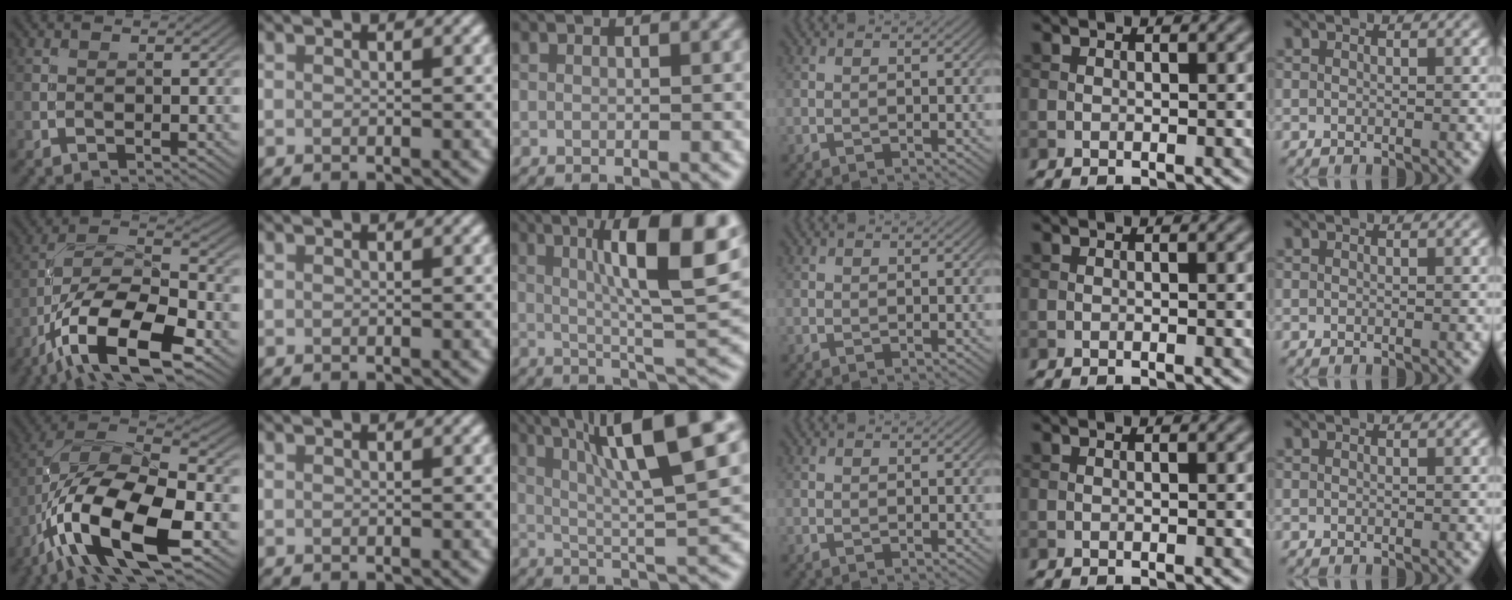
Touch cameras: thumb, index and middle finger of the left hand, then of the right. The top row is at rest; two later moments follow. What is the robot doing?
{"motion": "unscrew", "object": "medicine bottle"}